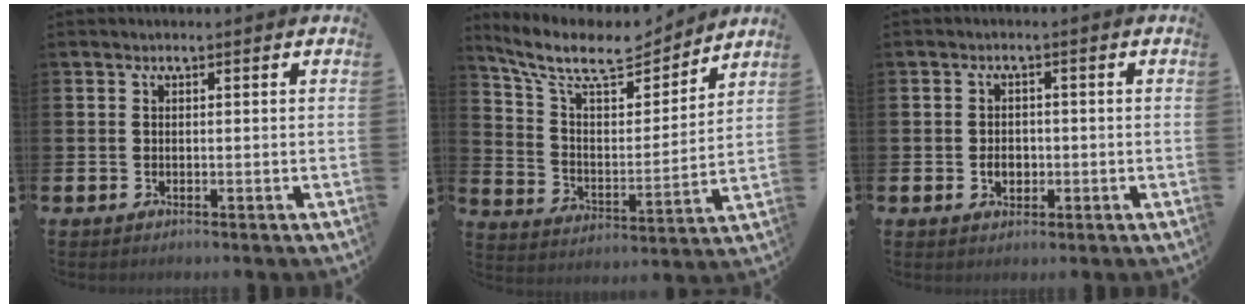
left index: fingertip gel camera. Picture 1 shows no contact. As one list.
[{"total": 10.7, "force": [9.3, 3.2, 4.1], "torque": [-0.117, -0.060, 0.163]}, {"total": 2.5, "force": [-0.4, 1.9, 1.6], "torque": [-0.014, -0.003, -0.014]}]